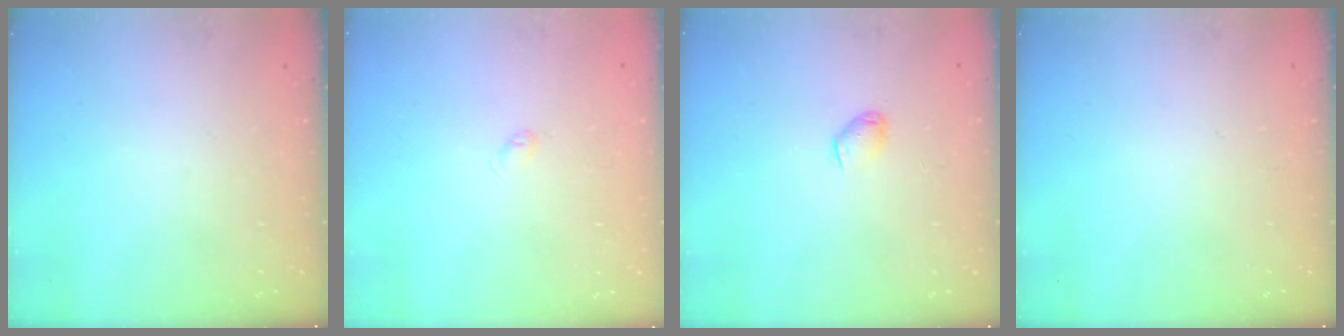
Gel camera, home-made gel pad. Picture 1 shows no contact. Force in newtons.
{"total": 2.5, "press": 2.5, "slide": 0.5}
{"total": 3.6, "press": 3.5, "slide": 0.8}
{"total": 0.0}